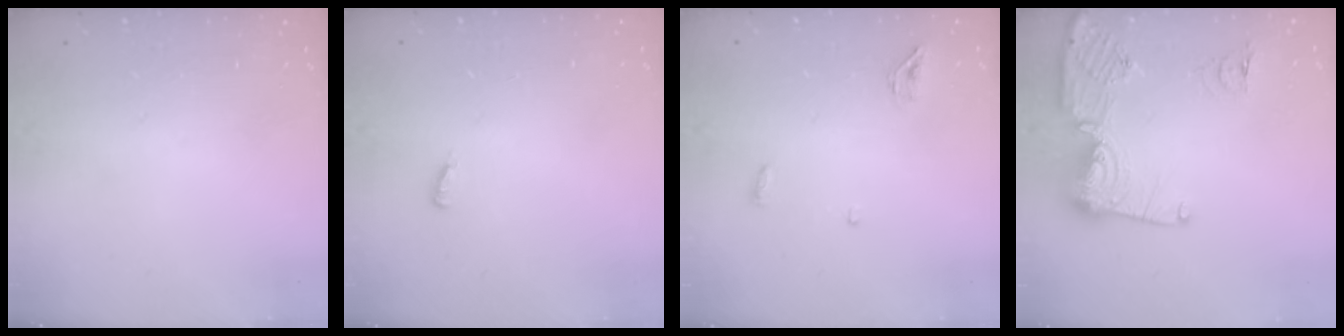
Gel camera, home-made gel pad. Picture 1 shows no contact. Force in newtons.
{"total": 4.4, "press": 2.2, "slide": 3.9}
{"total": 3.7, "press": 3.6, "slide": 0.9}
{"total": 13.9, "press": 13.8, "slide": 1.5}